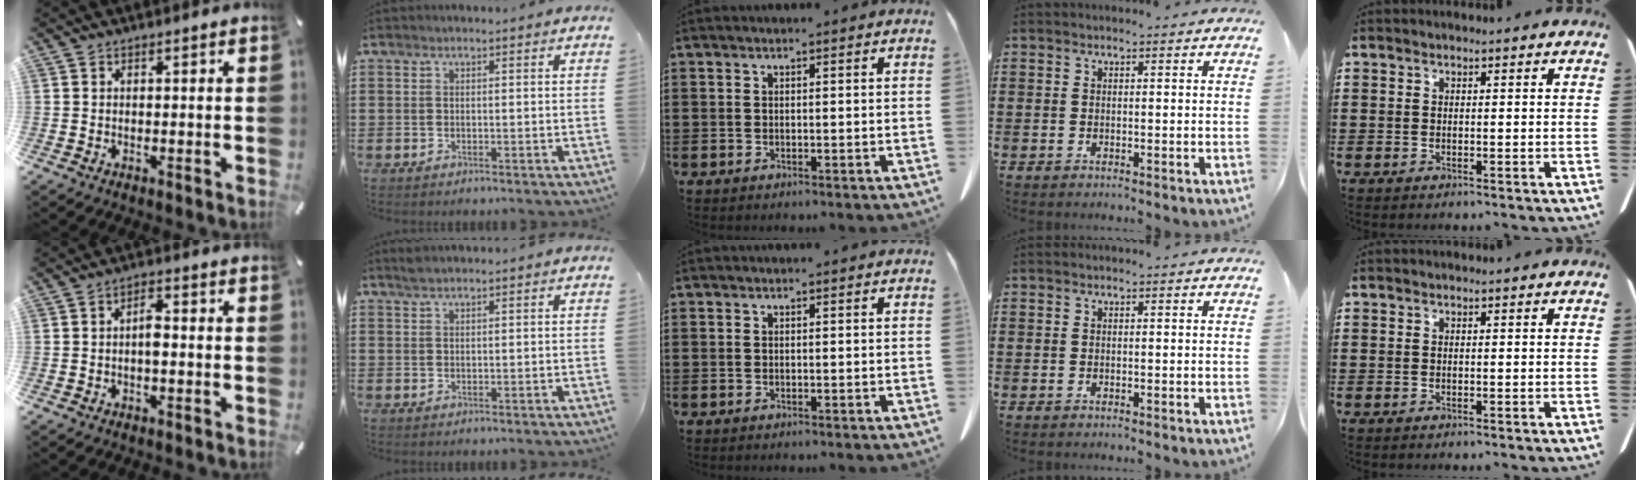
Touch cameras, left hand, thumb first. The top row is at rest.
{"thumb": {"total": 3.5, "force": [-0.6, 1.7, 3.0], "torque": [-0.056, 0.011, -0.012]}, "index": {"total": 1.2, "force": [1.0, 0.2, 0.7], "torque": [-0.015, 0.002, 0.017]}}